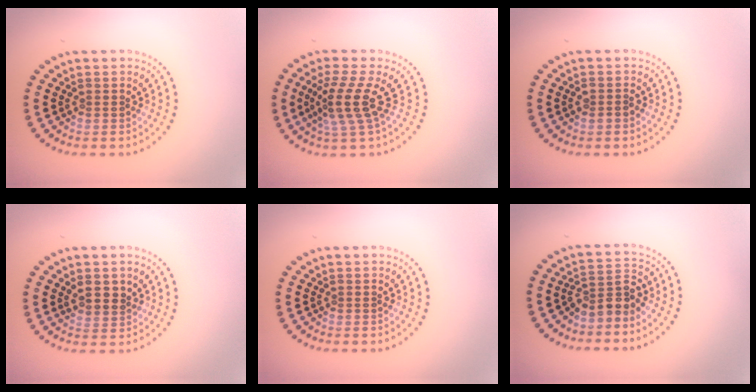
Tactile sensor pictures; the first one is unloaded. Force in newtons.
{"total": 3.6, "press": 2.7, "slide": 2.4}
{"total": 1.1, "press": 1.0, "slide": 0.4}
{"total": 1.6, "press": 1.4, "slide": 0.9}
{"total": 0.0}
{"total": 2.6, "press": 2.2, "slide": 1.5}